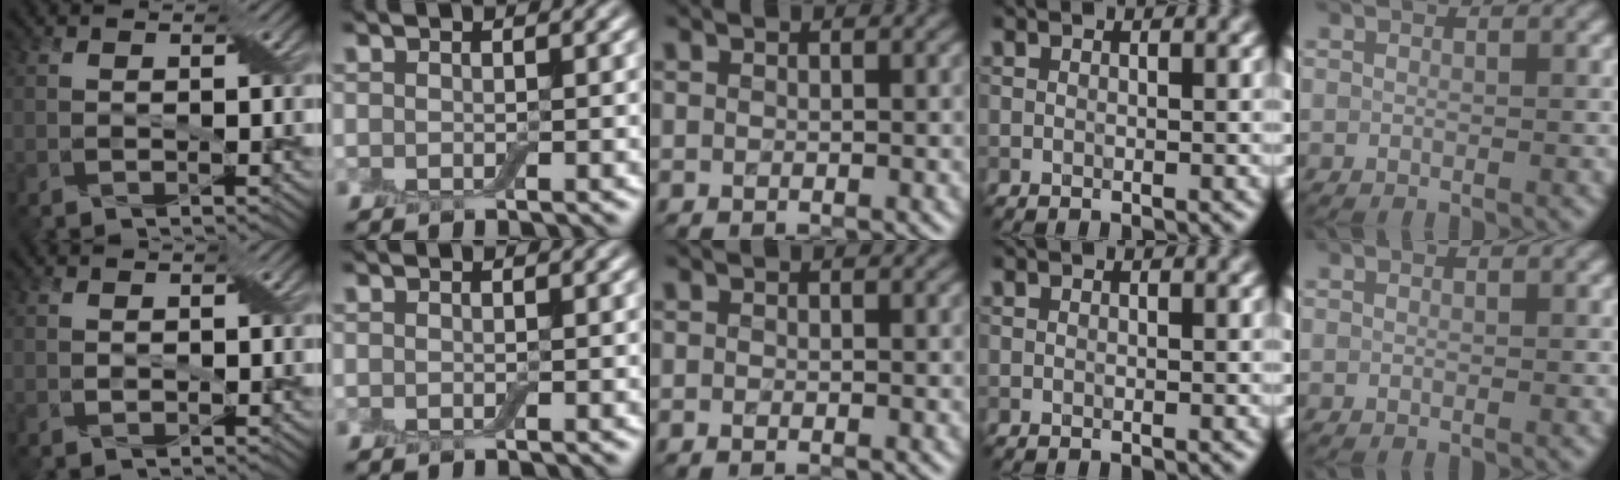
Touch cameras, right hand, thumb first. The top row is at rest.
{"thumb": {"total": 0.7, "force": [0.0, 0.5, 0.5], "torque": [-0.011, 0.001, 0.001]}}